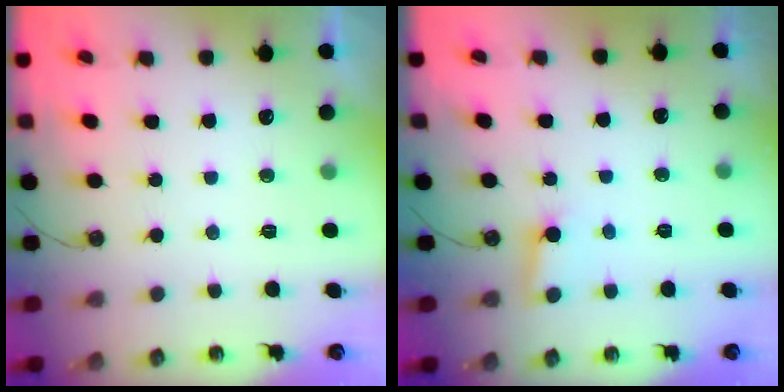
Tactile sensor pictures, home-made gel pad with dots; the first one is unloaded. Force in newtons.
{"total": 2.6, "press": 2.6, "slide": 0.3}